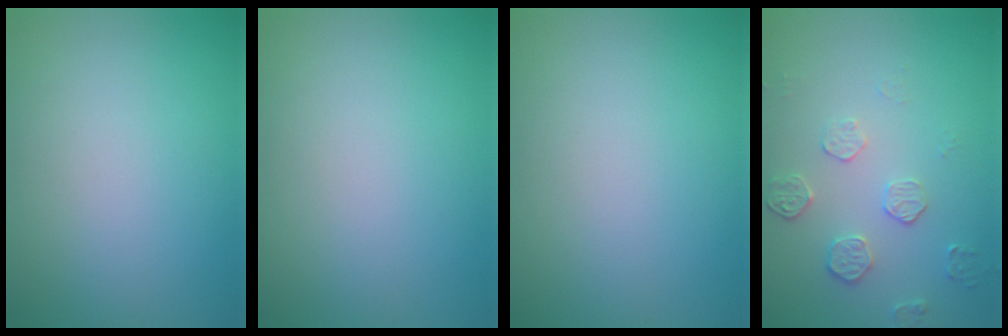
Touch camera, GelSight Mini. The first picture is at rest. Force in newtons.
{"total": 0.0}
{"total": 0.0}
{"total": 1.9, "press": 1.3, "slide": 1.3}